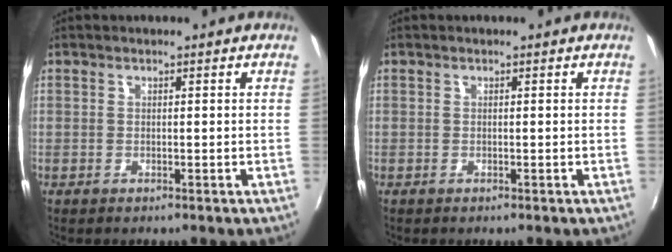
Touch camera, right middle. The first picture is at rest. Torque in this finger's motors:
{"motor_torque": [-0.26, 0.09, -0.04, -0.01]}